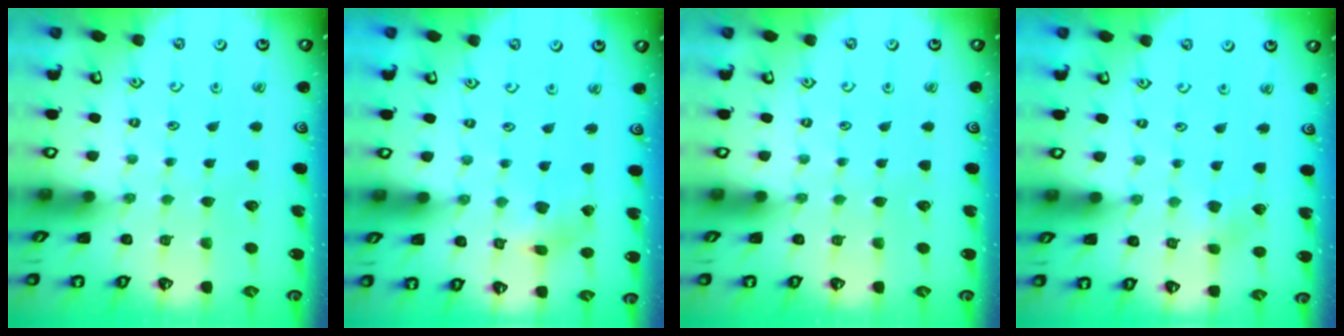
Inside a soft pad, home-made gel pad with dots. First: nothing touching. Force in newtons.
{"total": 3.0, "press": 2.9, "slide": 0.5}
{"total": 0.0}
{"total": 3.4, "press": 3.3, "slide": 0.4}